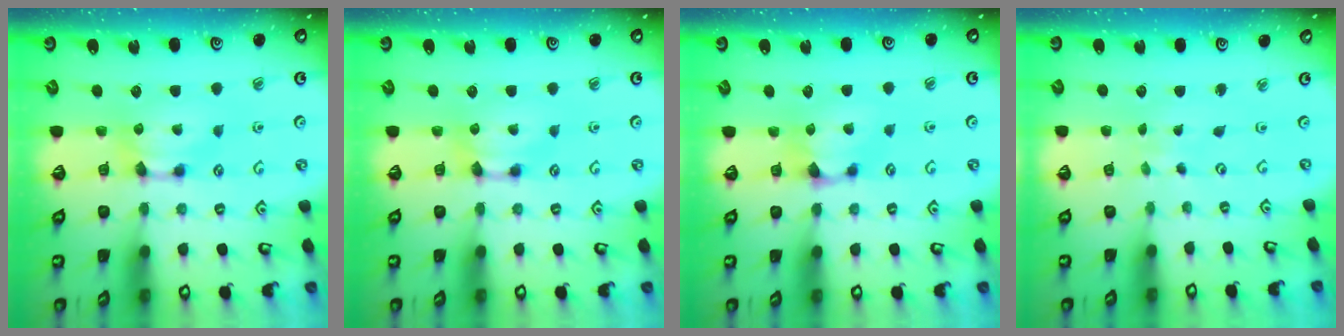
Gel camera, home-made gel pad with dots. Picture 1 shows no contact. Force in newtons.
{"total": 0.0}
{"total": 2.4, "press": 2.3, "slide": 0.6}
{"total": 5.6, "press": 5.6, "slide": 0.2}